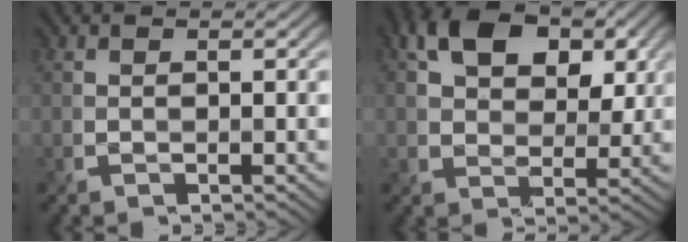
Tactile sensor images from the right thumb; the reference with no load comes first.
{"total": 9.8, "force": [3.9, 6.4, 6.4], "torque": [-0.130, 0.009, 0.060]}